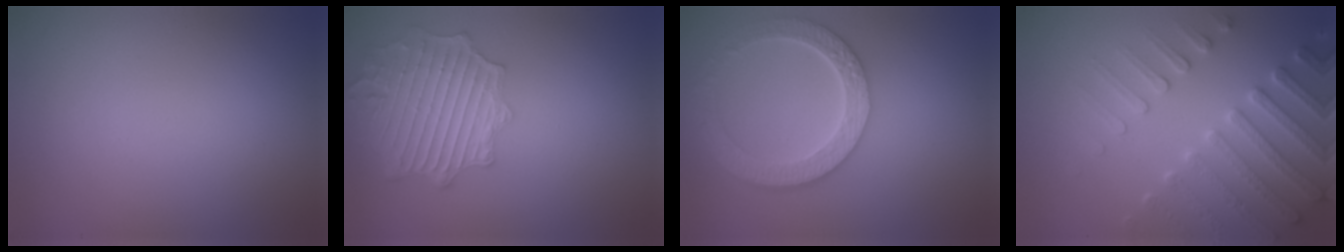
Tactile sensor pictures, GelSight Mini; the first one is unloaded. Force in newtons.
{"total": 6.3, "press": 5.1, "slide": 3.7}
{"total": 5.8, "press": 4.4, "slide": 3.7}
{"total": 4.8, "press": 4.5, "slide": 1.7}